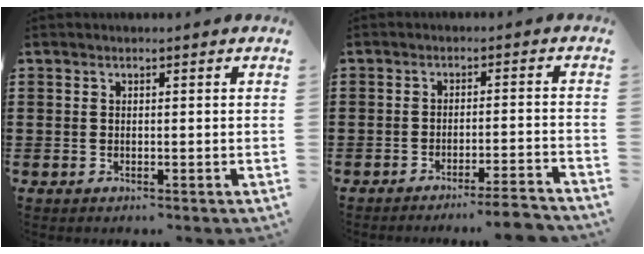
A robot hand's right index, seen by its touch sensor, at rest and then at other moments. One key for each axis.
{"total": 4.1, "fx": -3.7, "fy": -0.7, "fz": 1.6, "tx": -0.026, "ty": -0.014, "tz": -0.072}